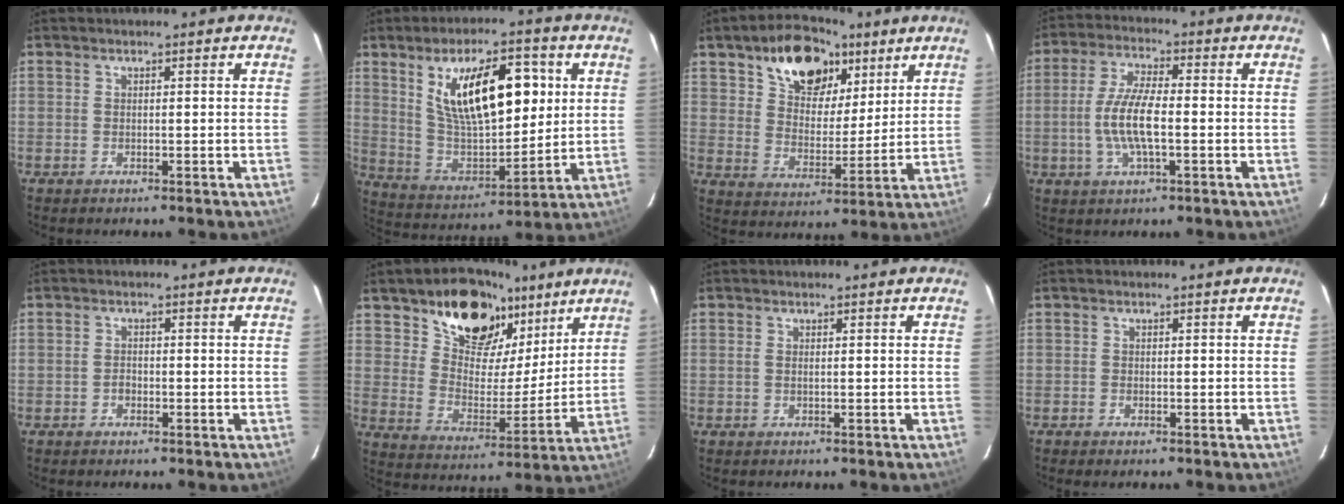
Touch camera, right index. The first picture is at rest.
{"total": 18.8, "force": [6.4, 8.0, 15.8], "torque": [-0.263, 0.003, 0.127]}
{"total": 15.4, "force": [9.1, 8.9, 8.8], "torque": [-0.150, 0.027, 0.159]}
{"total": 9.1, "force": [-1.6, 2.5, 8.6], "torque": [-0.175, 0.000, -0.032]}
{"total": 1.3, "force": [-0.7, 0.9, 0.5], "torque": [-0.010, 0.003, -0.011]}
{"total": 18.1, "force": [11.4, 10.4, 9.4], "torque": [-0.164, 0.016, 0.198]}
{"total": 0.6, "force": [0.1, 0.0, 0.5], "torque": [-0.014, 0.000, 0.000]}
{"total": 0.6, "force": [-0.4, 0.3, 0.2], "torque": [-0.008, -0.002, -0.008]}